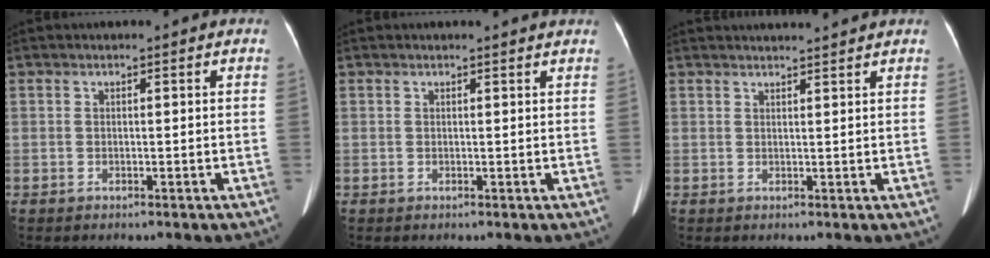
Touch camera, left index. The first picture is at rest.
{"total": 1.7, "force": [1.7, -0.2, 0.3], "torque": [-0.012, -0.002, 0.013]}
{"total": 4.5, "force": [4.3, -0.5, 1.1], "torque": [-0.013, 0.021, 0.054]}